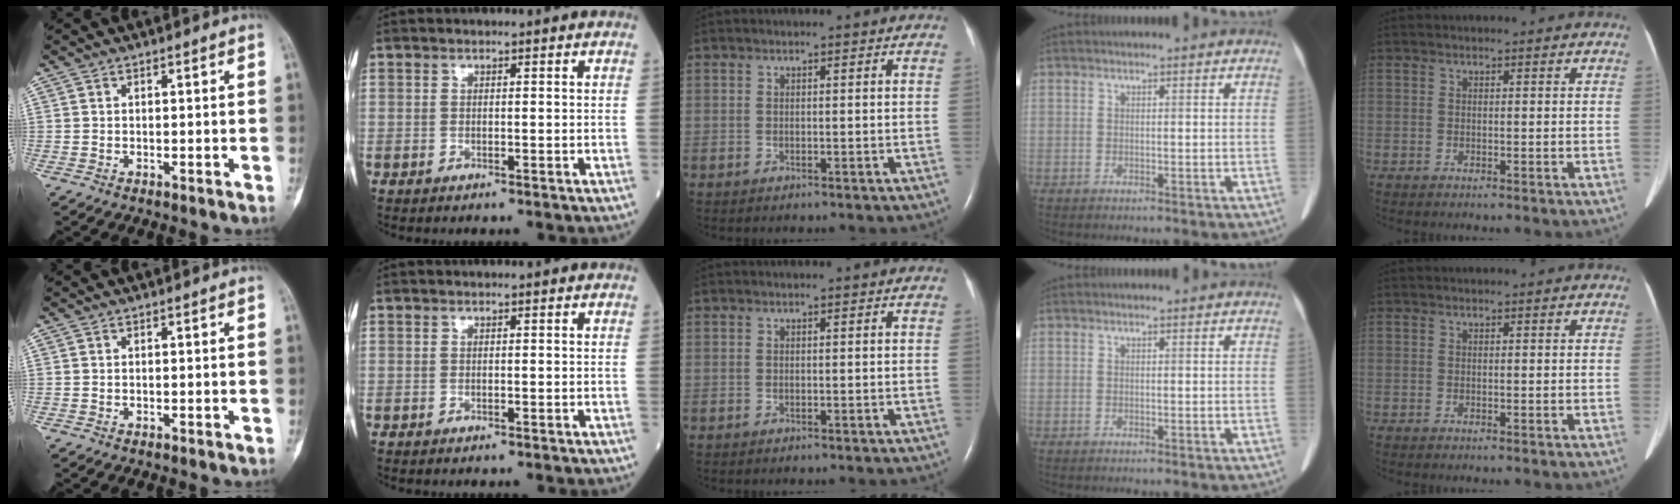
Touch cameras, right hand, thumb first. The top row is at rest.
{}